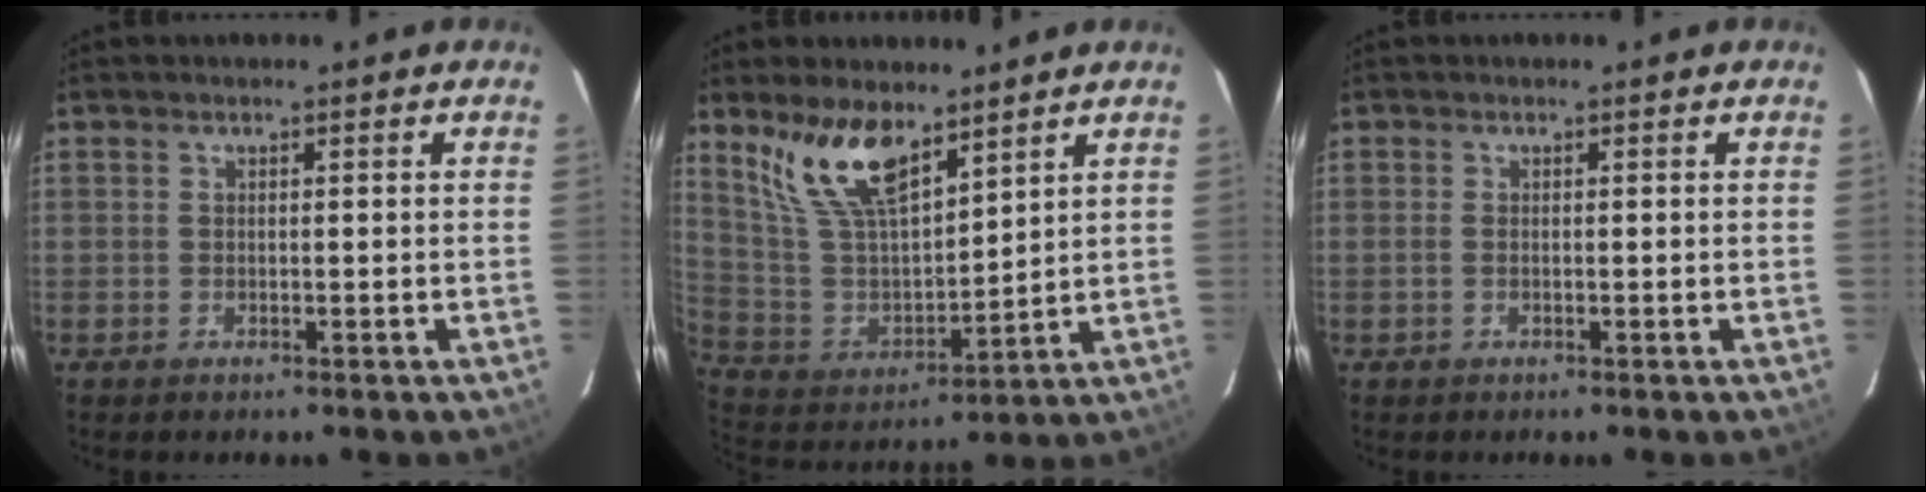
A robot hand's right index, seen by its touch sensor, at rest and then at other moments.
{"total": 14.2, "force": [9.7, 5.6, 8.8], "torque": [-0.173, 0.009, 0.206]}
{"total": 0.6, "force": [-0.1, 0.1, 0.6], "torque": [-0.014, 0.001, -0.004]}